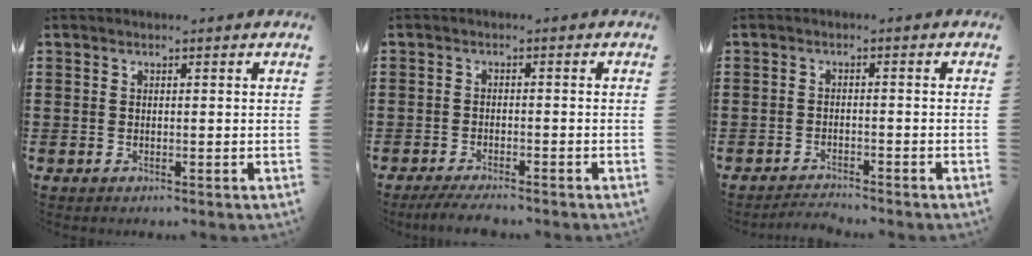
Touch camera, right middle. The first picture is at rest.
{"total": 2.8, "force": [-2.6, 0.1, 1.0], "torque": [-0.024, -0.003, -0.052]}
{"total": 2.0, "force": [-2.0, 0.1, 0.2], "torque": [-0.008, 0.000, -0.041]}